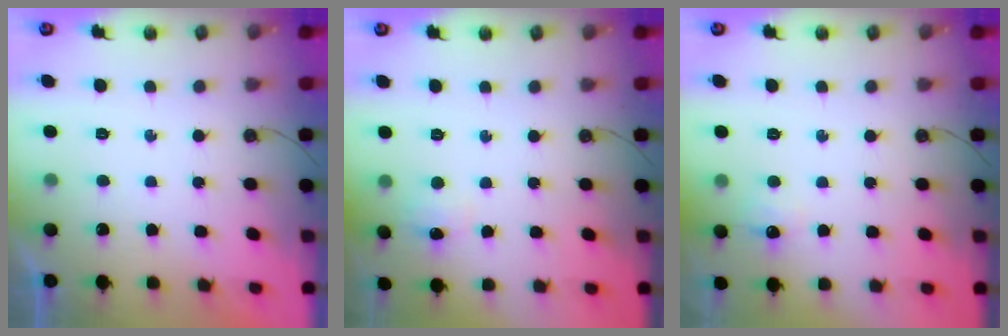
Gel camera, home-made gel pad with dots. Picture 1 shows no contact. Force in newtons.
{"total": 6.5, "press": 6.4, "slide": 0.9}
{"total": 5.9, "press": 5.8, "slide": 1.2}